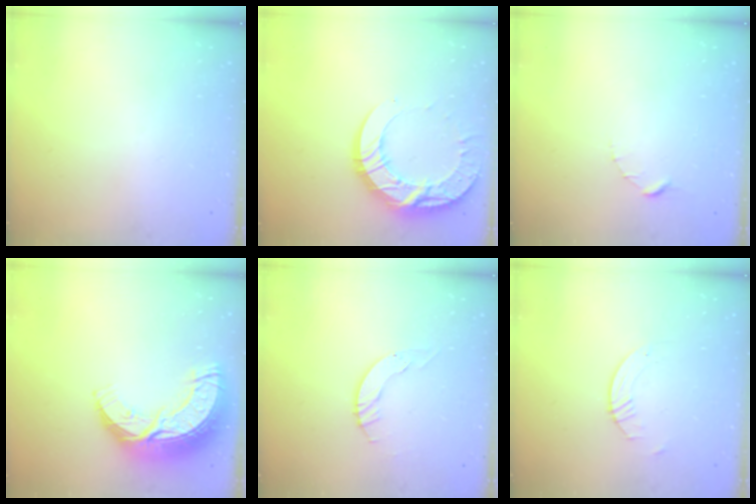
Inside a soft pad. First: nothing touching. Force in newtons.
{"total": 17.3, "press": 17.2, "slide": 1.5}
{"total": 1.5, "press": 1.5, "slide": 0.2}
{"total": 17.3, "press": 17.2, "slide": 1.2}
{"total": 4.0, "press": 4.0, "slide": 0.4}
{"total": 0.8, "press": 0.8, "slide": 0.2}